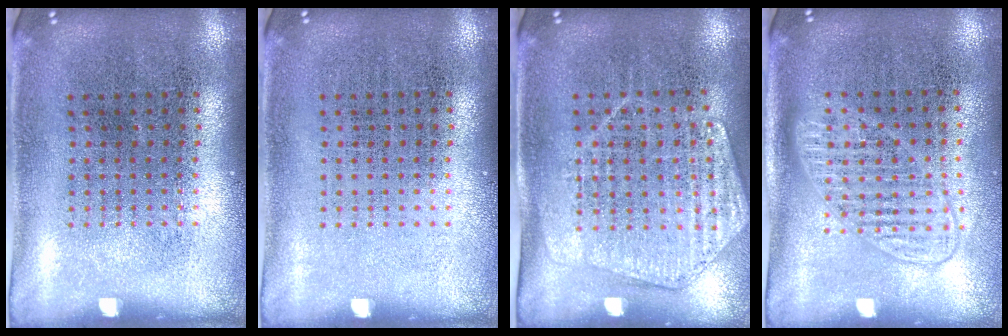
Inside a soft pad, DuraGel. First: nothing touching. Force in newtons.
{"total": 0.0}
{"total": 1.5, "press": 1.4, "slide": 0.3}
{"total": 1.5, "press": 1.3, "slide": 0.7}